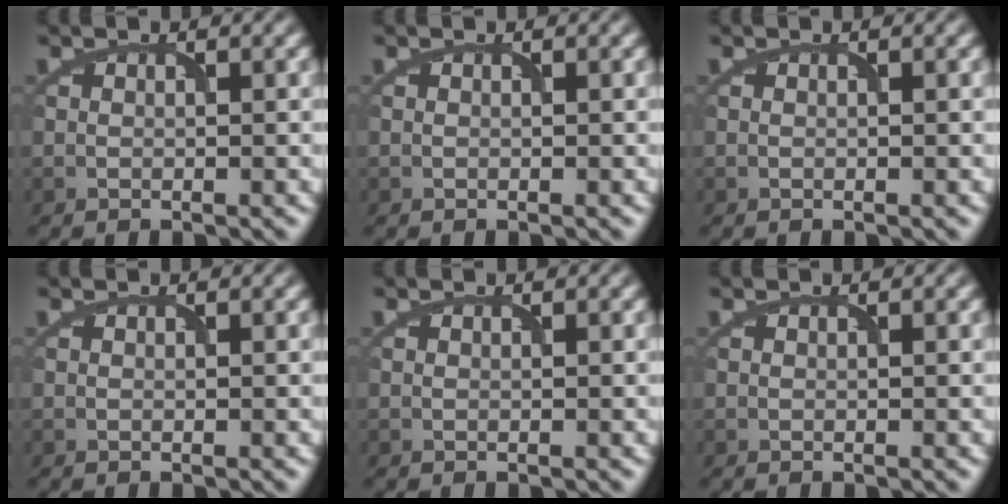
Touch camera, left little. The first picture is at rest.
{"total": 0.0}
{"total": 0.0}
{"total": 0.0}
{"total": 0.0}
{"total": 0.0}